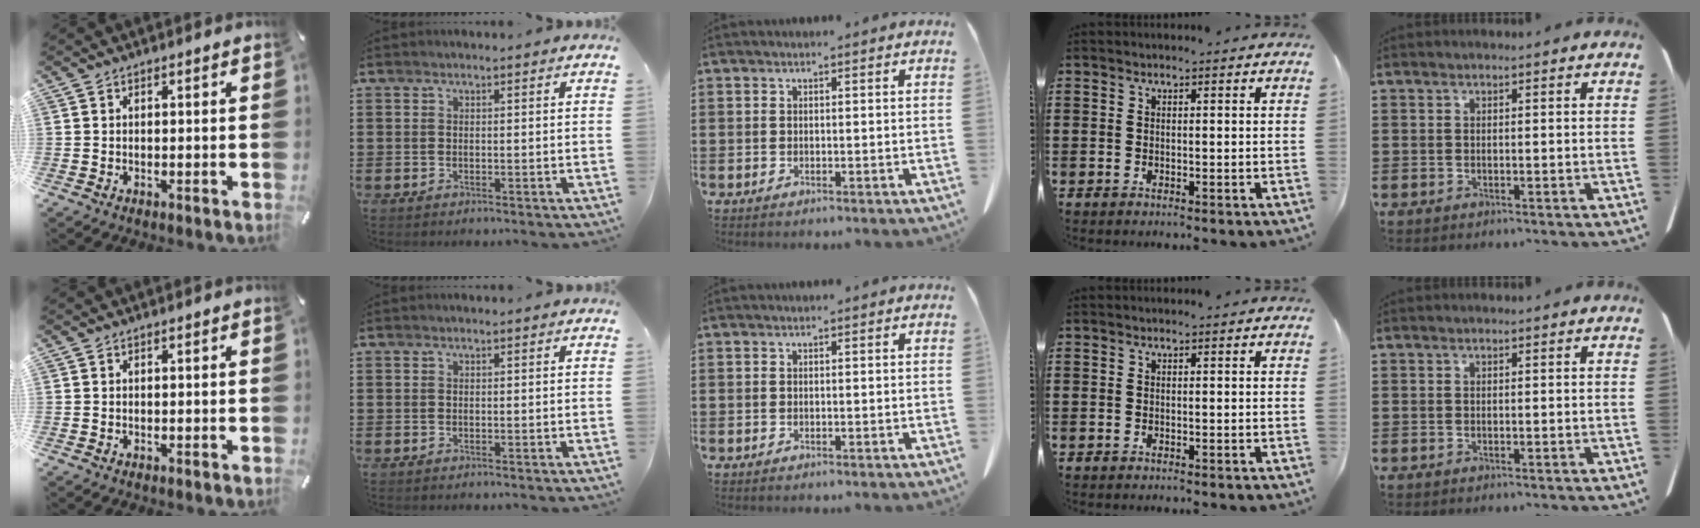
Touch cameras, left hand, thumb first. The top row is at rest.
{}